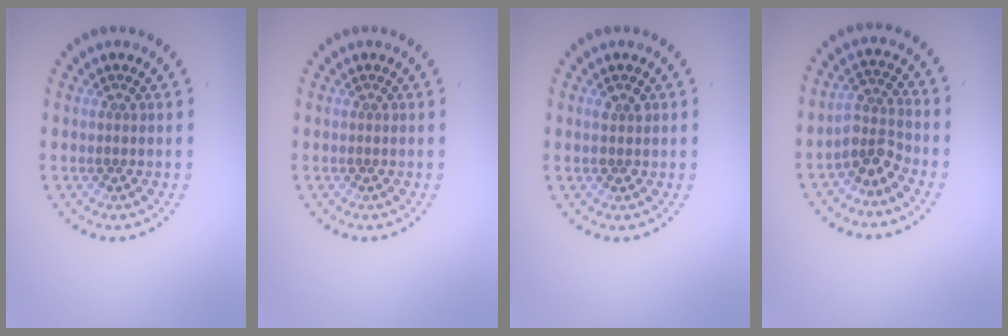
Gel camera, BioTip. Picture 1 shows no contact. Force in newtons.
{"total": 0.0}
{"total": 1.3, "press": 1.3, "slide": 0.1}
{"total": 2.7, "press": 2.0, "slide": 1.9}